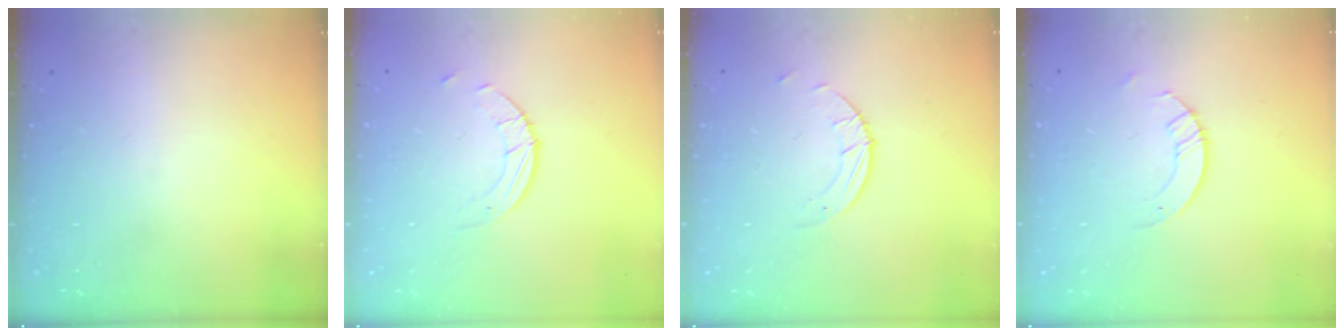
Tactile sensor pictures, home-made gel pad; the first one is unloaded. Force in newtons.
{"total": 2.7, "press": 2.7, "slide": 0.3}
{"total": 1.9, "press": 1.9, "slide": 0.1}
{"total": 2.6, "press": 2.6, "slide": 0.2}